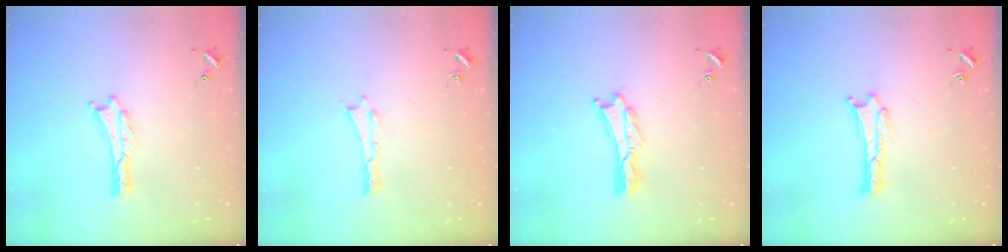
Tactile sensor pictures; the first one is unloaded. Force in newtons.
{"total": 0.0}
{"total": 0.7, "press": 0.7, "slide": 0.2}
{"total": 0.0}